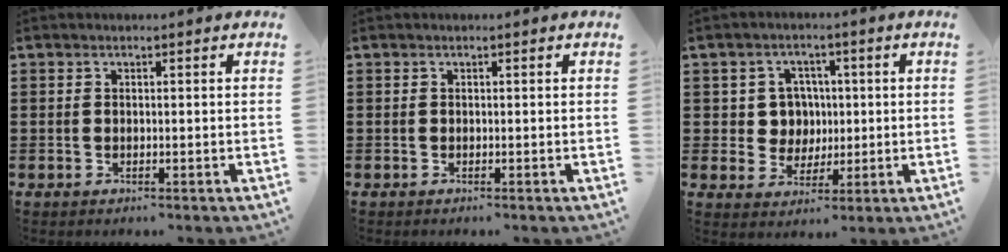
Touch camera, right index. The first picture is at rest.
{"total": 0.0}
{"total": 5.3, "force": [0.7, 5.0, 1.7], "torque": [-0.049, 0.013, 0.011]}